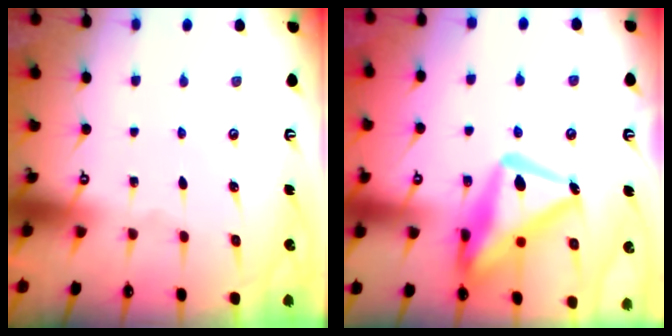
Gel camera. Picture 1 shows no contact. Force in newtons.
{"total": 21.7, "press": 21.6, "slide": 2.0}